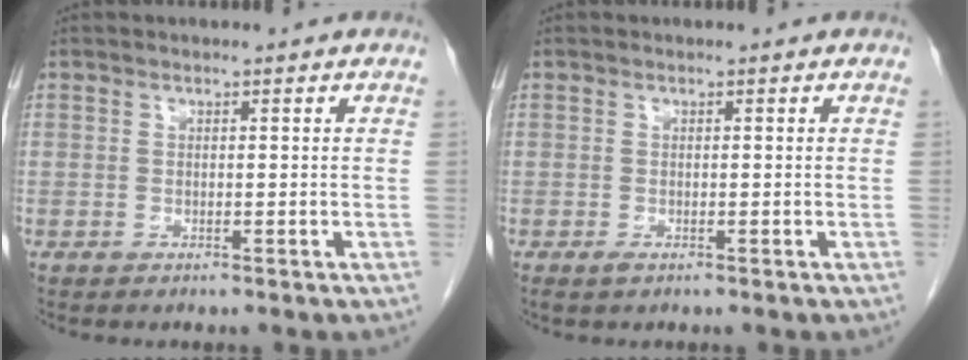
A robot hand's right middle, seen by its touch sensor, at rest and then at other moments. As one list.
[{"total": 0.7, "force": [-0.4, 0.3, 0.5], "torque": [-0.010, -0.001, -0.004]}]